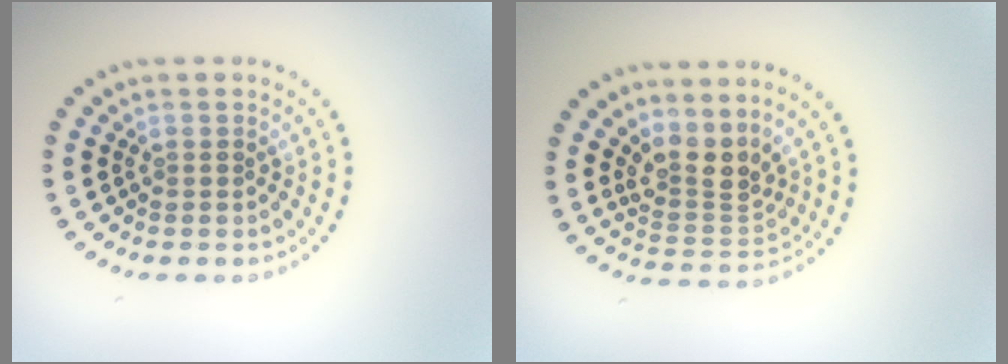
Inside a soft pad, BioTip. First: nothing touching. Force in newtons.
{"total": 3.3, "press": 2.3, "slide": 2.3}